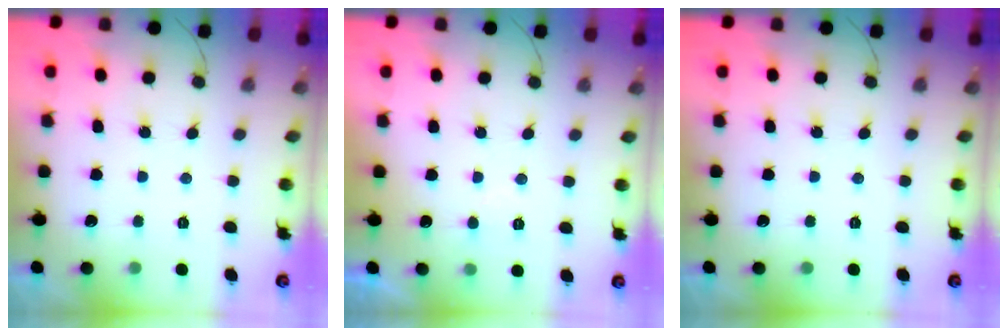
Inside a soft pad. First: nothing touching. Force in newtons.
{"total": 3.3, "press": 3.3, "slide": 0.2}
{"total": 0.0}